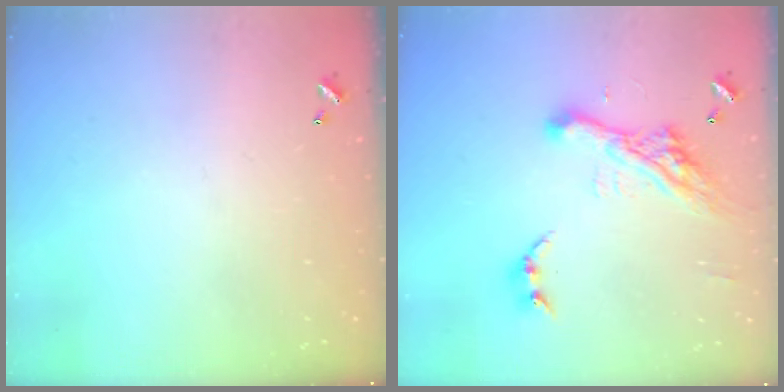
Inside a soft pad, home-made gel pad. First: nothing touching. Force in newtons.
{"total": 14.0, "press": 13.9, "slide": 1.7}